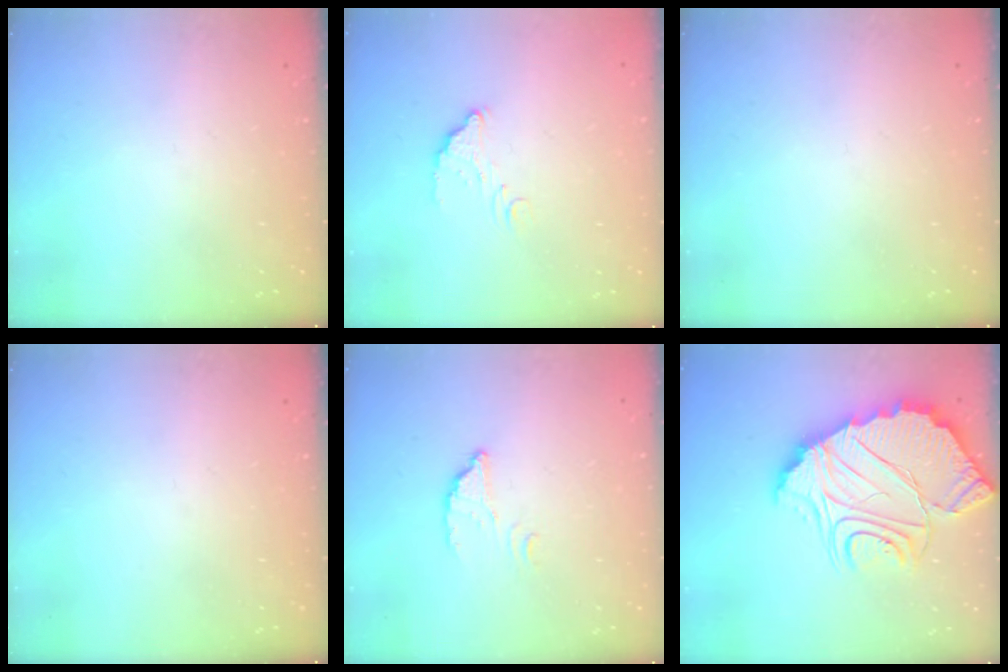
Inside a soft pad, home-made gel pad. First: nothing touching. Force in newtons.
{"total": 7.3, "press": 7.3, "slide": 0.4}
{"total": 0.0}
{"total": 0.0}
{"total": 2.7, "press": 2.7, "slide": 0.4}
{"total": 19.3, "press": 19.2, "slide": 1.7}